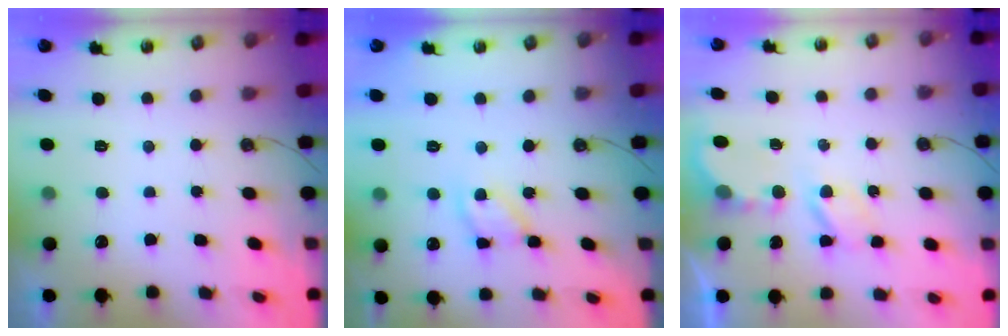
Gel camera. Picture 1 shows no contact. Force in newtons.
{"total": 9.7, "press": 9.7, "slide": 0.6}
{"total": 5.7, "press": 5.7, "slide": 0.3}